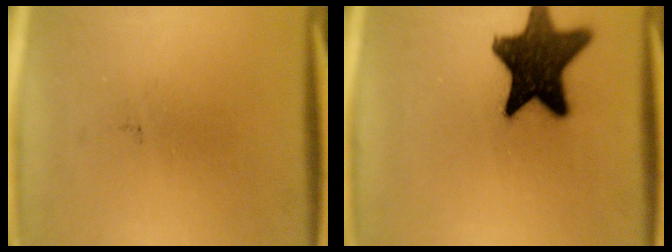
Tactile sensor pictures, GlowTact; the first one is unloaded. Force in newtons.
{"total": 16.1}